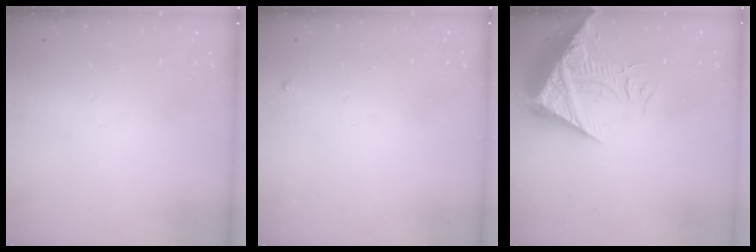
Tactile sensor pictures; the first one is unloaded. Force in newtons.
{"total": 3.5, "press": 3.4, "slide": 0.4}
{"total": 19.4, "press": 19.3, "slide": 2.1}